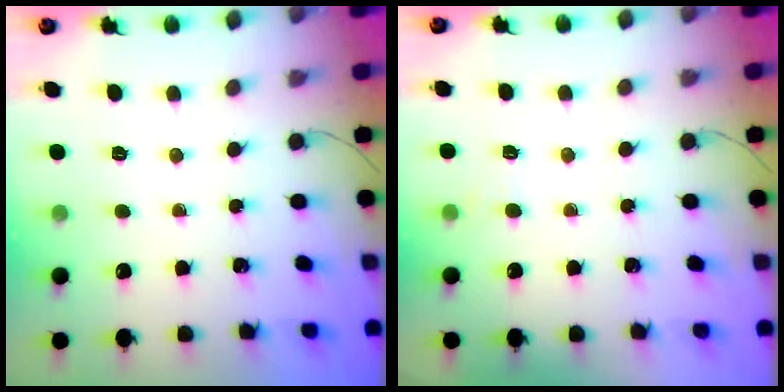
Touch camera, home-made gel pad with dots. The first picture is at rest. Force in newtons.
{"total": 3.7, "press": 3.5, "slide": 1.3}